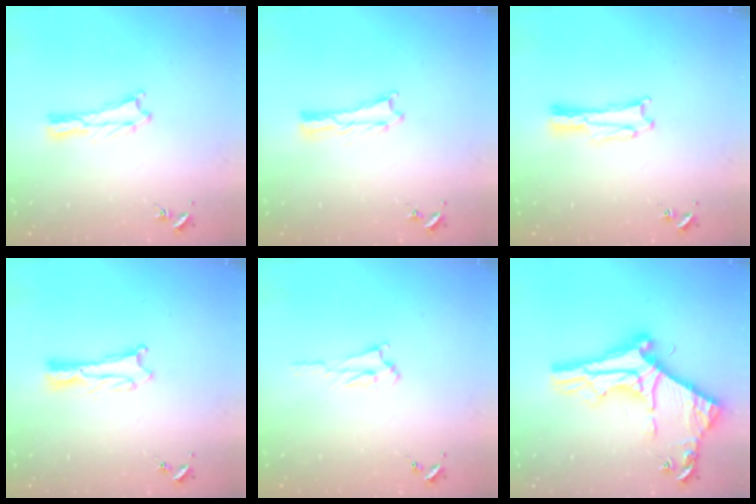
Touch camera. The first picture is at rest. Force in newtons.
{"total": 0.0}
{"total": 1.1, "press": 1.1, "slide": 0.0}
{"total": 1.2, "press": 1.2, "slide": 0.0}
{"total": 2.5, "press": 2.5, "slide": 0.3}
{"total": 10.5, "press": 10.4, "slide": 1.0}